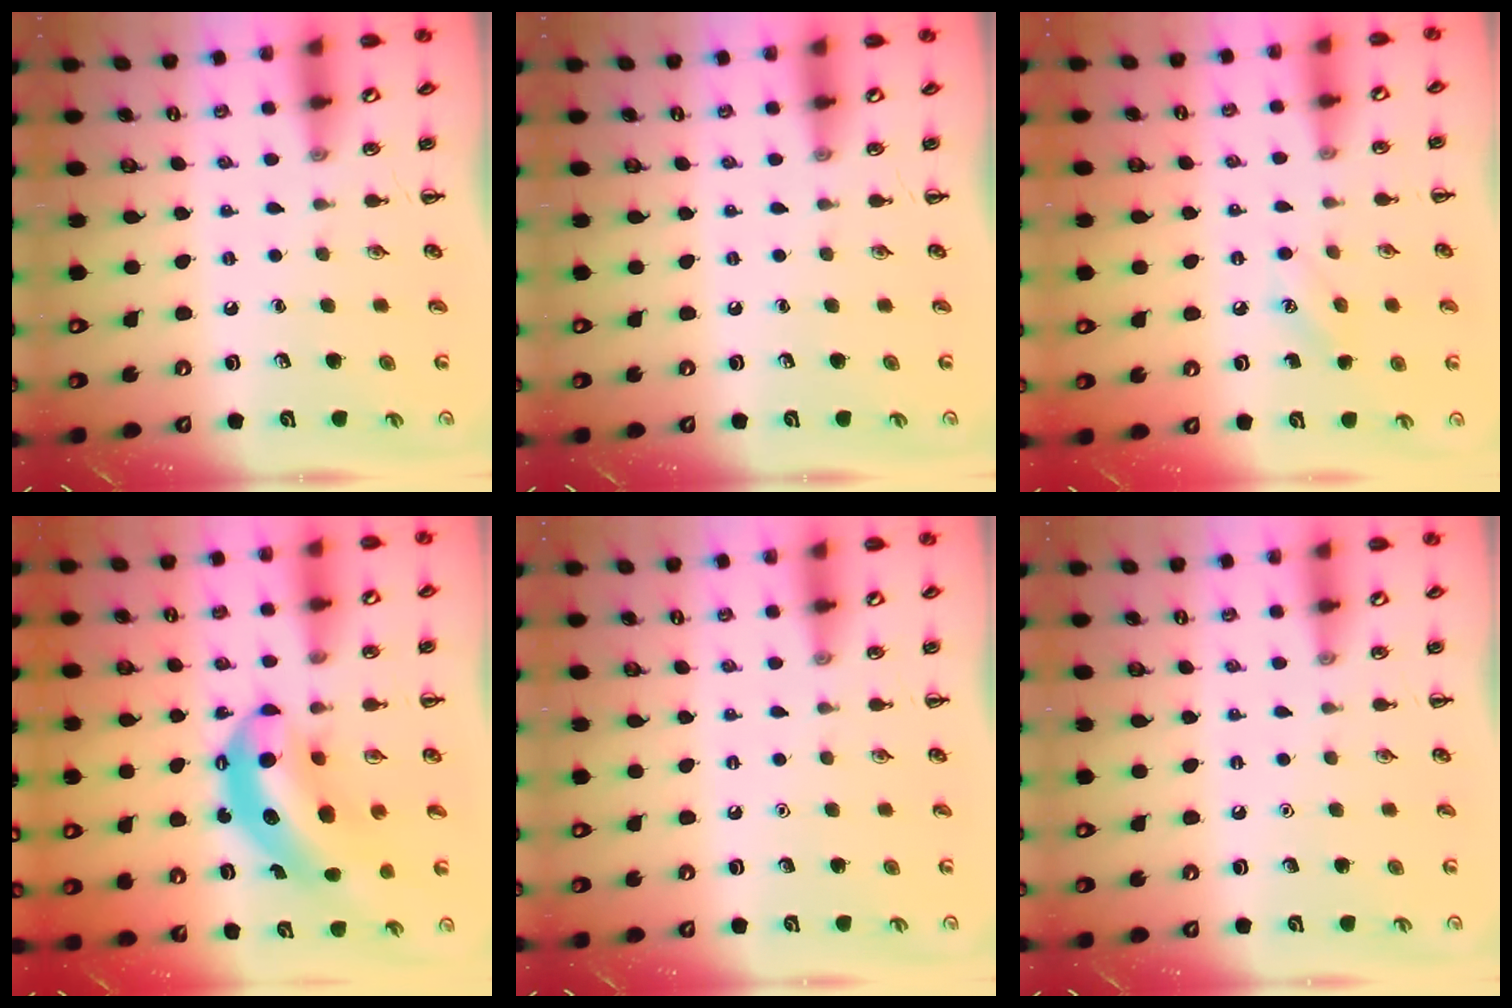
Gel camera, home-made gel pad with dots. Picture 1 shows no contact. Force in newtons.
{"total": 0.0}
{"total": 7.9, "press": 7.7, "slide": 1.6}
{"total": 11.1, "press": 10.7, "slide": 2.9}
{"total": 1.6, "press": 1.6, "slide": 0.1}
{"total": 1.6, "press": 1.6, "slide": 0.1}